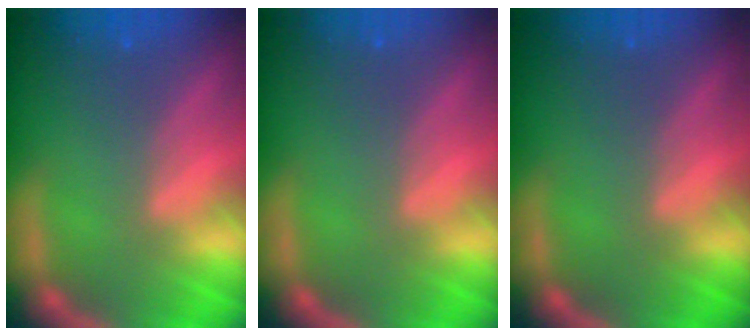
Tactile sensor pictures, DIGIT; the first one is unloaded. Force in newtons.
{"total": 0.0}
{"total": 0.0}